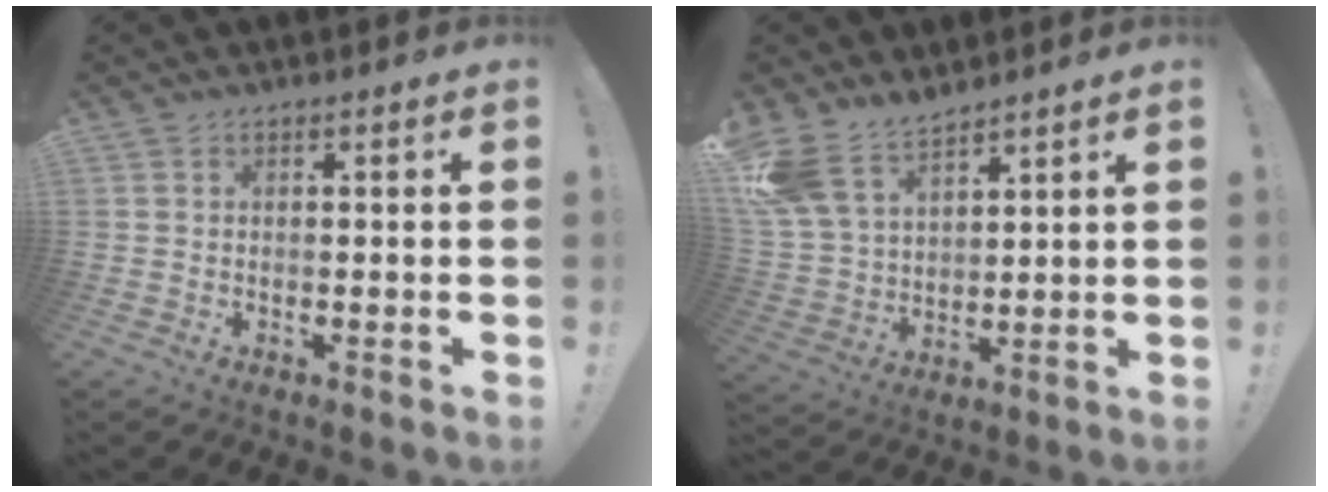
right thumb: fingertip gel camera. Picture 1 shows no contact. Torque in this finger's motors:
{"motor_torque": [-0.04, 1.56, 0.69, 0.42, 0.56]}